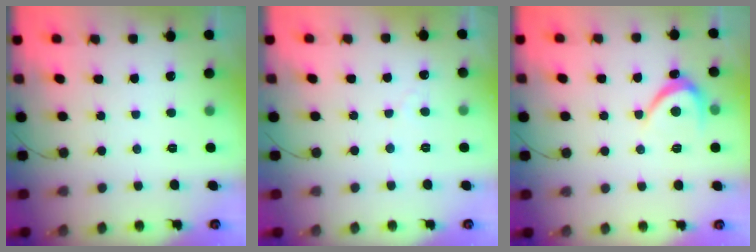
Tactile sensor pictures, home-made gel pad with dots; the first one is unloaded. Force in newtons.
{"total": 1.9, "press": 1.9, "slide": 0.1}
{"total": 3.9, "press": 3.9, "slide": 0.5}